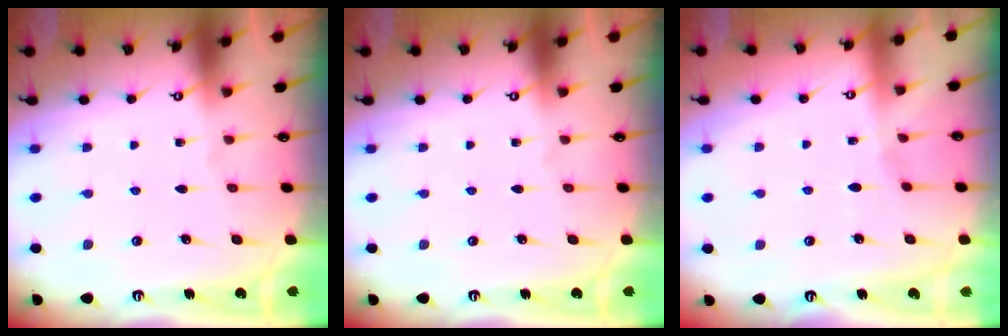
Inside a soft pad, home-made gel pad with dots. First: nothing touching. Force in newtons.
{"total": 0.0}
{"total": 2.8, "press": 2.8, "slide": 0.4}